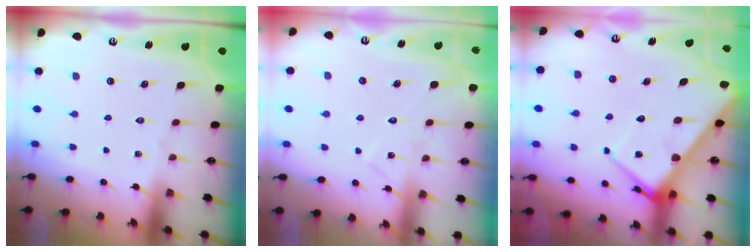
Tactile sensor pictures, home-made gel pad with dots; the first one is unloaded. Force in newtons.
{"total": 8.3, "press": 8.2, "slide": 0.6}
{"total": 8.4, "press": 8.4, "slide": 0.6}